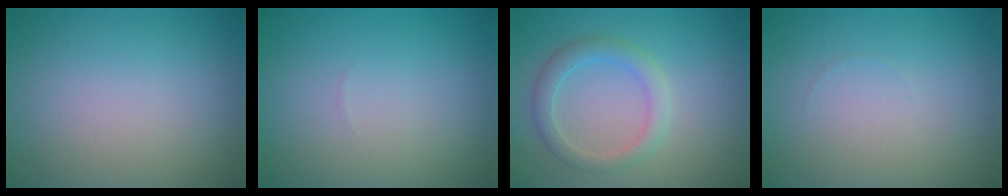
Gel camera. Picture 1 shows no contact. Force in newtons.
{"total": 0.0}
{"total": 2.6, "press": 2.6, "slide": 0.2}
{"total": 0.0}